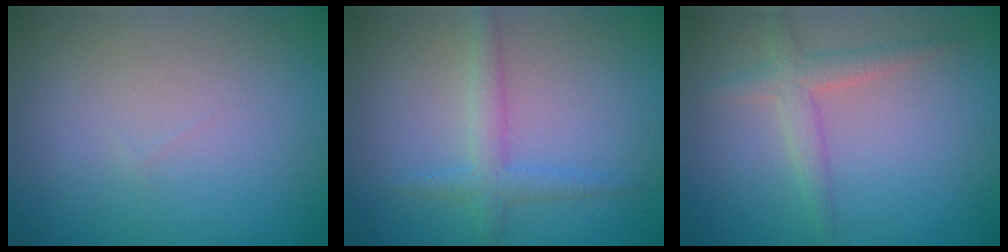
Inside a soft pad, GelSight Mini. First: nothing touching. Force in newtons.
{"total": 2.3, "press": 2.3, "slide": 0.1}
{"total": 2.5, "press": 2.5, "slide": 0.1}